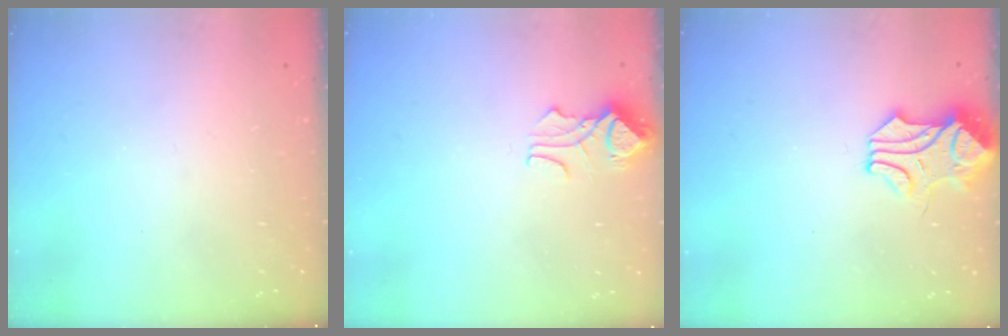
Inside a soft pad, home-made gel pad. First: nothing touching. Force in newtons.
{"total": 2.4, "press": 2.3, "slide": 0.7}
{"total": 1.1, "press": 0.9, "slide": 0.5}